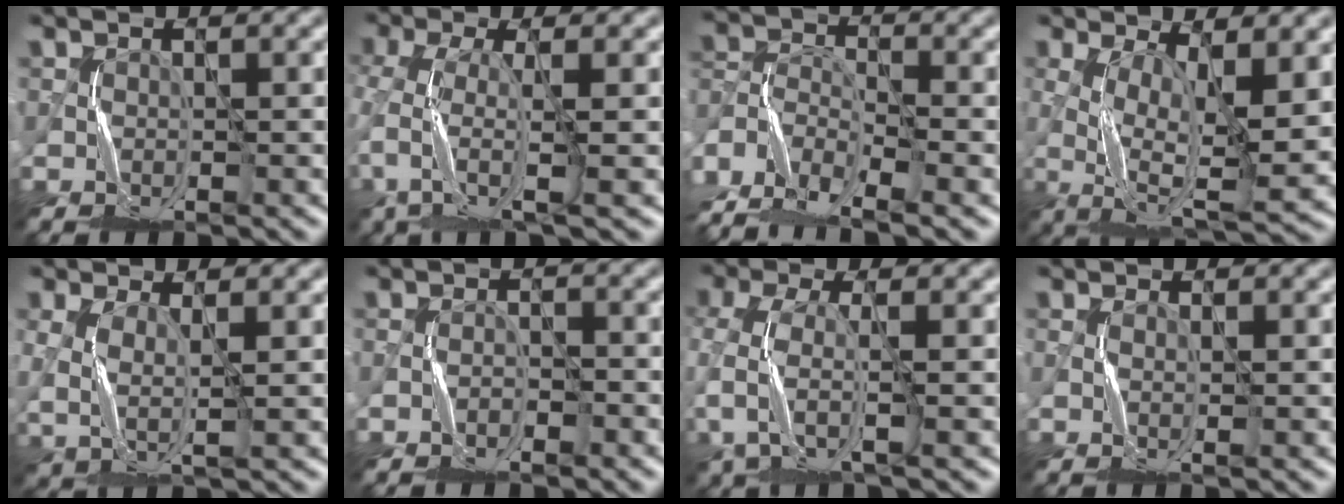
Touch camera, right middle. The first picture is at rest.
{"total": 4.5, "force": [-1.9, 1.0, 4.0], "torque": [-0.091, -0.011, -0.043]}
{"total": 9.0, "force": [-7.4, 2.8, 4.2], "torque": [-0.082, -0.018, -0.144]}
{"total": 8.5, "force": [0.0, 2.4, 8.2], "torque": [-0.145, -0.001, 0.000]}
{"total": 2.5, "force": [-0.2, 0.6, 2.4], "torque": [-0.060, -0.009, -0.003]}
{"total": 2.0, "force": [-1.7, 0.5, 0.8], "torque": [-0.006, 0.013, -0.034]}
{"total": 3.9, "force": [-1.7, 1.1, 3.4], "torque": [-0.091, -0.009, -0.040]}
{"total": 0.6, "force": [-0.4, -0.2, 0.4], "torque": [-0.007, 0.002, -0.011]}